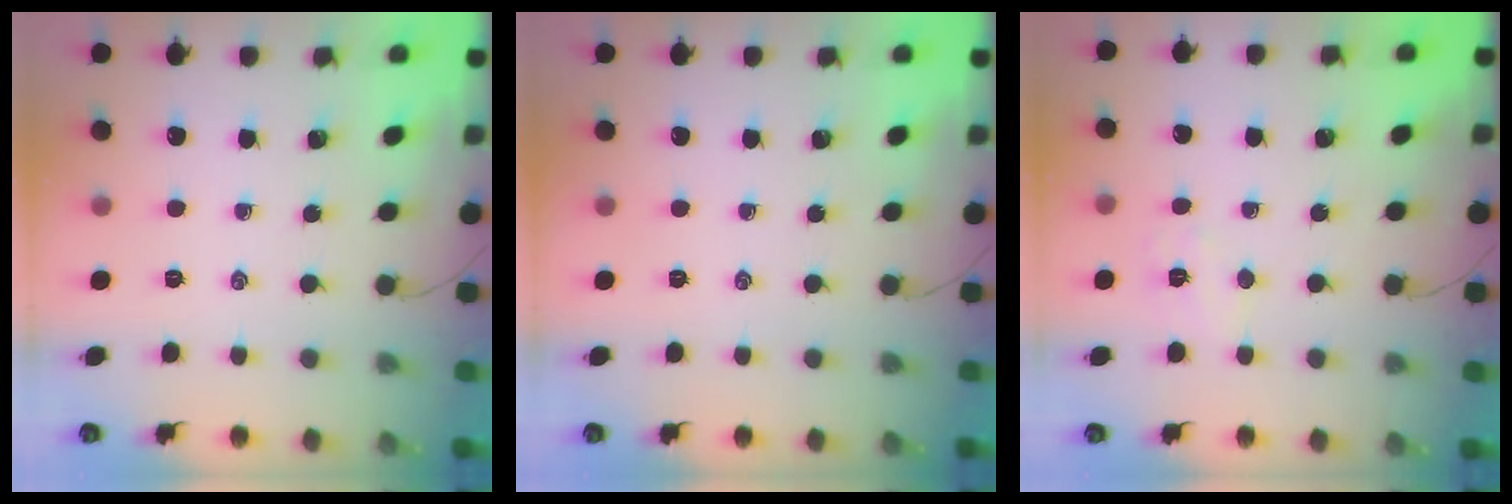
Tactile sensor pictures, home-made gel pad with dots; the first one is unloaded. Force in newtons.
{"total": 0.0}
{"total": 5.2, "press": 5.1, "slide": 1.0}